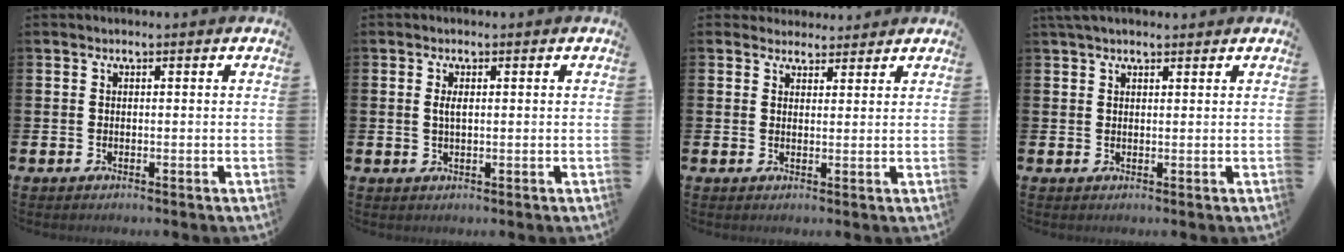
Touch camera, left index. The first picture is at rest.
{"total": 1.6, "force": [0.4, 0.5, 1.4], "torque": [-0.024, 0.003, 0.005]}
{"total": 3.4, "force": [3.1, 1.3, -0.1], "torque": [0.008, -0.014, 0.055]}
{"total": 2.3, "force": [2.1, 0.7, 0.8], "torque": [-0.006, -0.001, 0.035]}